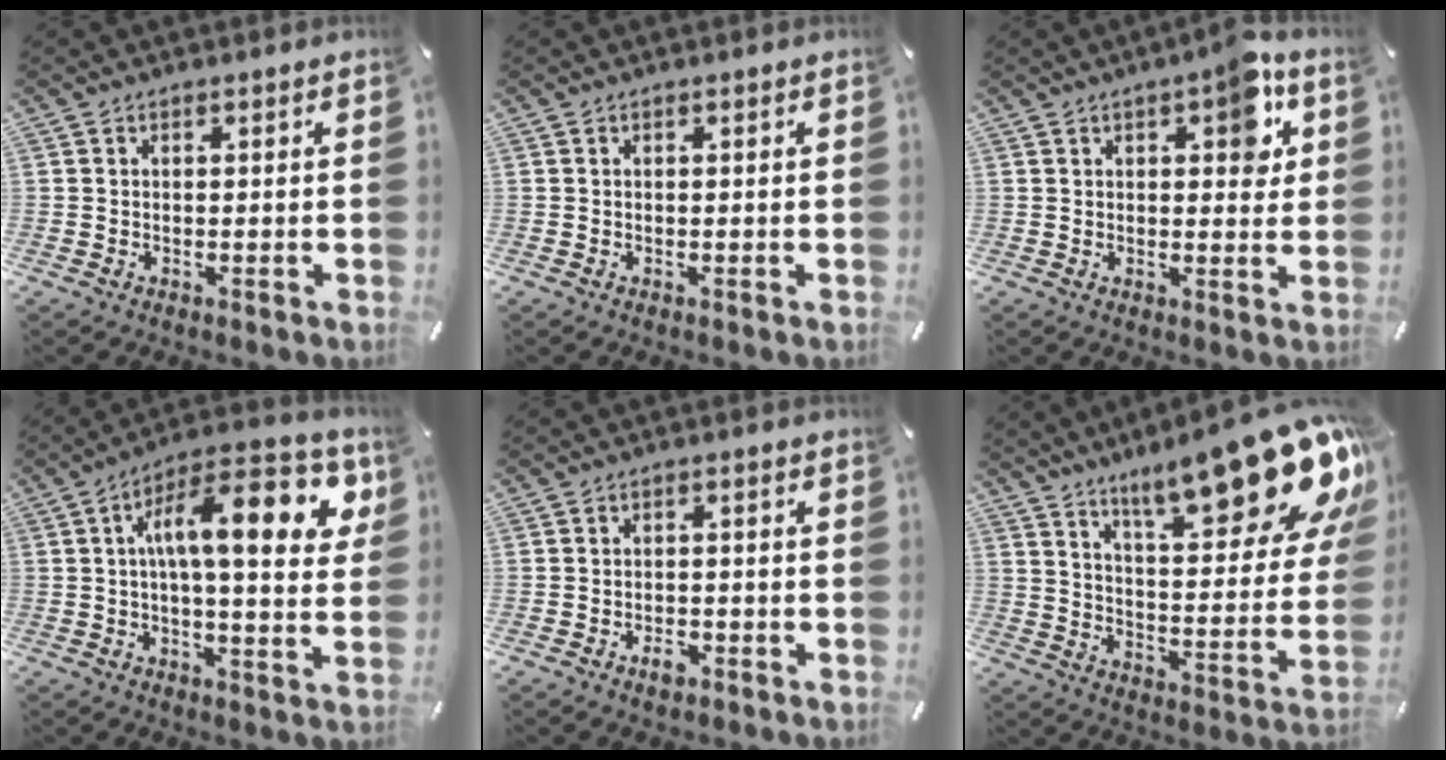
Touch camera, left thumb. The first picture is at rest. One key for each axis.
{"total": 0.0}
{"total": 9.1, "fx": 3.7, "fy": 4.3, "fz": 7.1, "tx": -0.078, "ty": -0.013, "tz": 0.055}
{"total": 18.9, "fx": 5.9, "fy": 6.5, "fz": 16.7, "tx": -0.254, "ty": -0.013, "tz": 0.085}
{"total": 2.8, "fx": -1.7, "fy": 1.6, "fz": 1.6, "tx": -0.029, "ty": 0.007, "tz": -0.031}
{"total": 23.0, "fx": 16.5, "fy": 6.7, "fz": 14.6, "tx": -0.197, "ty": -0.125, "tz": 0.266}